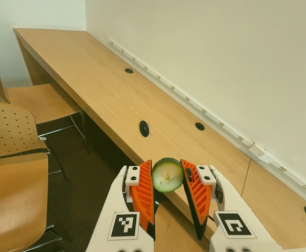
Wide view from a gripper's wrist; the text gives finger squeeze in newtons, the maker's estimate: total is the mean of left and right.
{"total": 10.3, "left": 10.9, "right": 9.6}